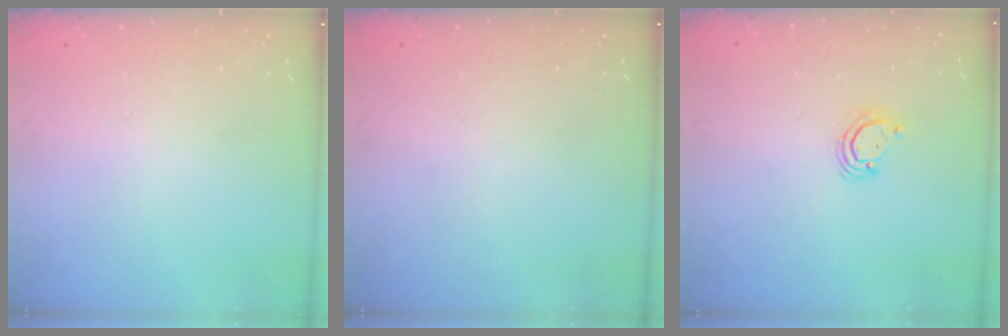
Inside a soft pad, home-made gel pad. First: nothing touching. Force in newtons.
{"total": 0.0}
{"total": 4.2, "press": 4.2, "slide": 0.4}